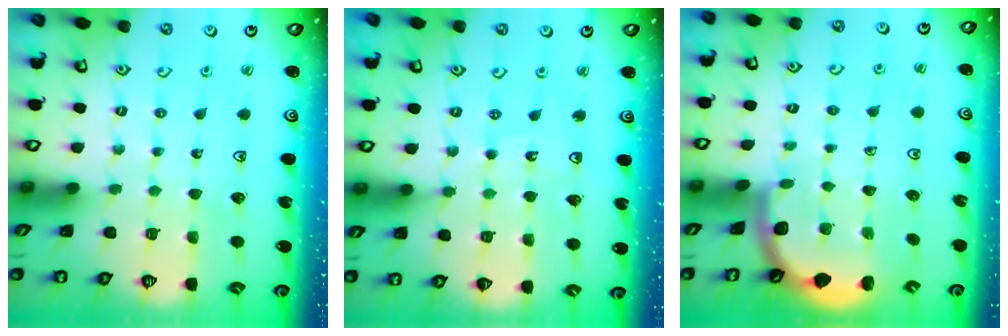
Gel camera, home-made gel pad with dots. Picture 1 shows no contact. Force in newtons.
{"total": 4.9, "press": 4.3, "slide": 2.3}
{"total": 2.2, "press": 2.2, "slide": 0.1}